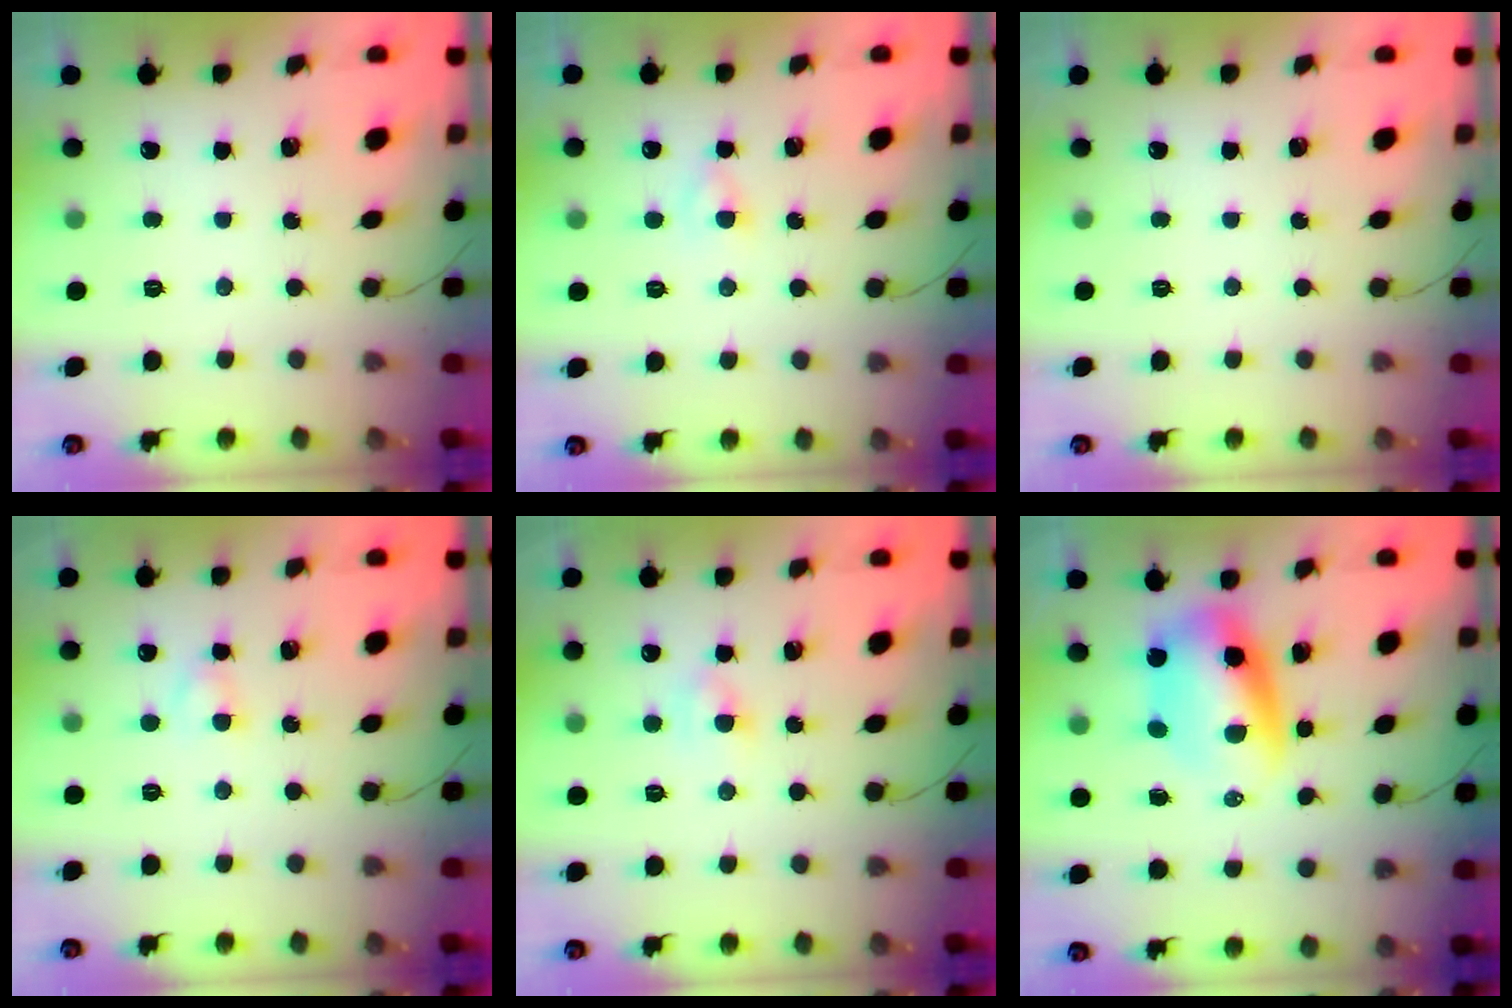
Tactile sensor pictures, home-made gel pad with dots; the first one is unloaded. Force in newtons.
{"total": 1.9, "press": 1.6, "slide": 0.9}
{"total": 0.0}
{"total": 2.8, "press": 2.6, "slide": 1.0}
{"total": 3.0, "press": 2.9, "slide": 0.8}
{"total": 8.4, "press": 8.1, "slide": 2.1}